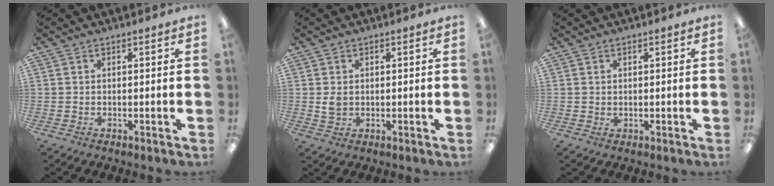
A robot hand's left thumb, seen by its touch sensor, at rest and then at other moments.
{"total": 2.4, "force": [0.5, 1.8, 1.5], "torque": [-0.031, 0.004, 0.009]}
{"total": 0.6, "force": [0.5, 0.3, 0.2], "torque": [-0.004, 0.002, 0.010]}